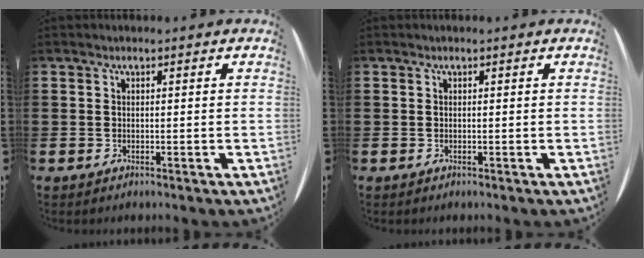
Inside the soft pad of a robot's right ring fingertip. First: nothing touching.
{"total": 0.0}